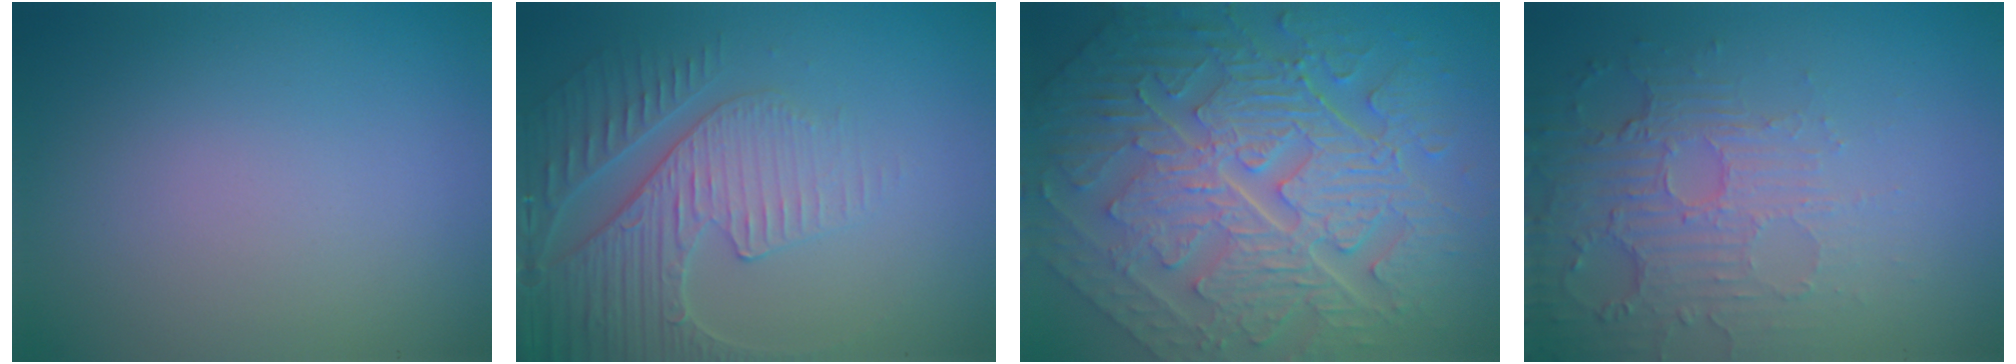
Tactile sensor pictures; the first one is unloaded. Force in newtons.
{"total": 4.7, "press": 4.4, "slide": 1.5}
{"total": 11.6, "press": 7.9, "slide": 8.4}
{"total": 5.6, "press": 3.5, "slide": 4.3}